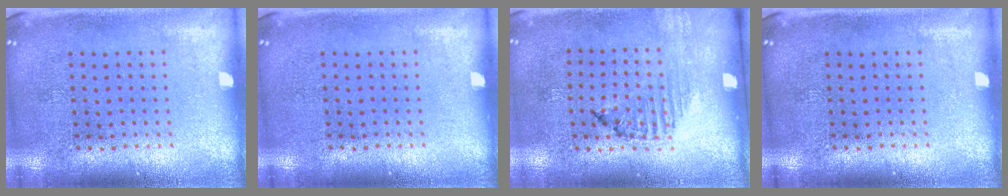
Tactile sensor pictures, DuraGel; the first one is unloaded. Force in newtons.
{"total": 0.0}
{"total": 1.2, "press": 1.1, "slide": 0.4}
{"total": 0.0}